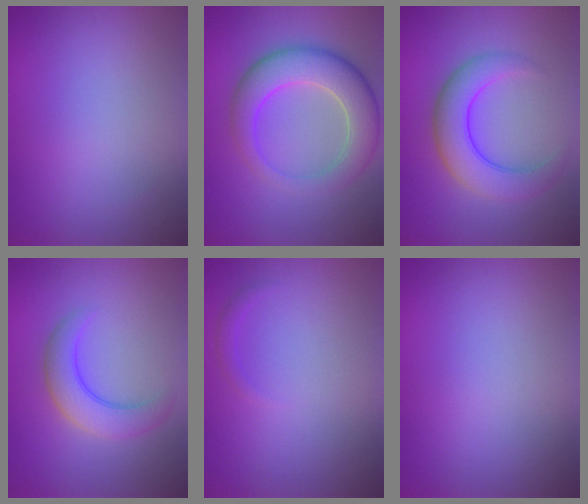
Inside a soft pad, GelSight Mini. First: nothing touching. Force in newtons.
{"total": 7.0, "press": 6.9, "slide": 0.7}
{"total": 5.5, "press": 5.5, "slide": 0.3}
{"total": 4.1, "press": 4.1, "slide": 0.2}
{"total": 0.8, "press": 0.8, "slide": 0.1}
{"total": 0.0}